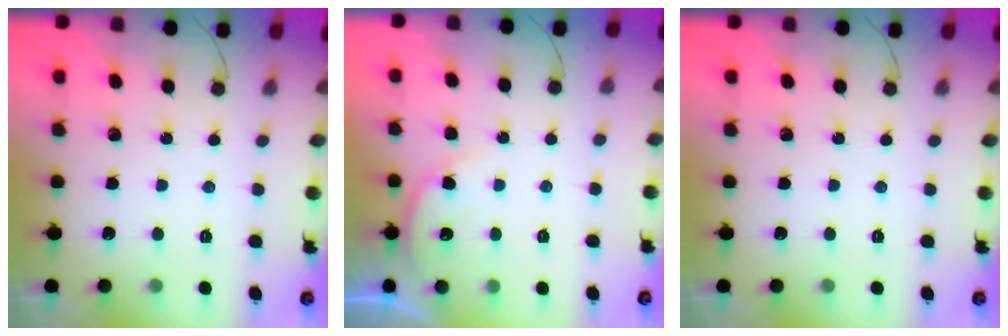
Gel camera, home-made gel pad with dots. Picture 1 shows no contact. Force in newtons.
{"total": 4.2, "press": 4.1, "slide": 0.5}
{"total": 0.0}